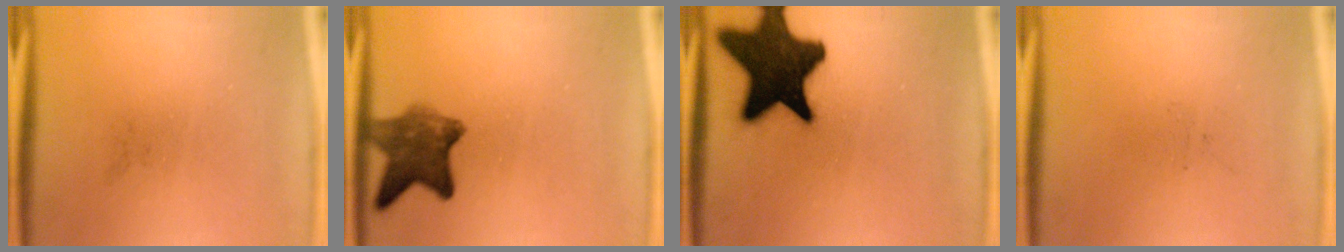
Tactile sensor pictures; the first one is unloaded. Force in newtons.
{"total": 6.8}
{"total": 19.7}
{"total": 0.0}